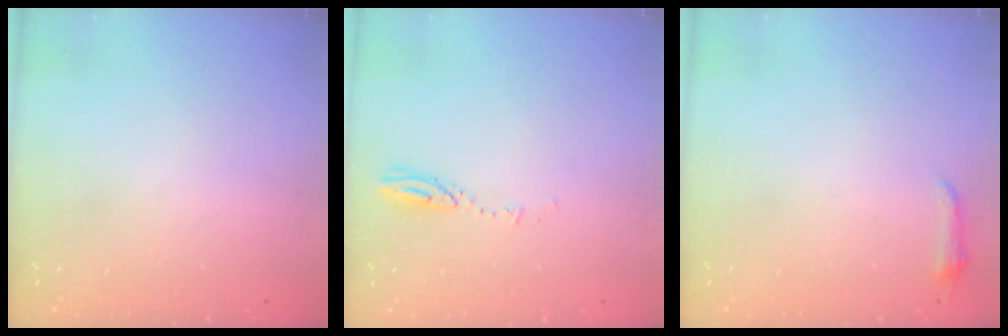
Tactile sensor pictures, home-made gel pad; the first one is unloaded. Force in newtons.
{"total": 3.2, "press": 3.2, "slide": 0.3}
{"total": 3.7, "press": 3.7, "slide": 0.7}